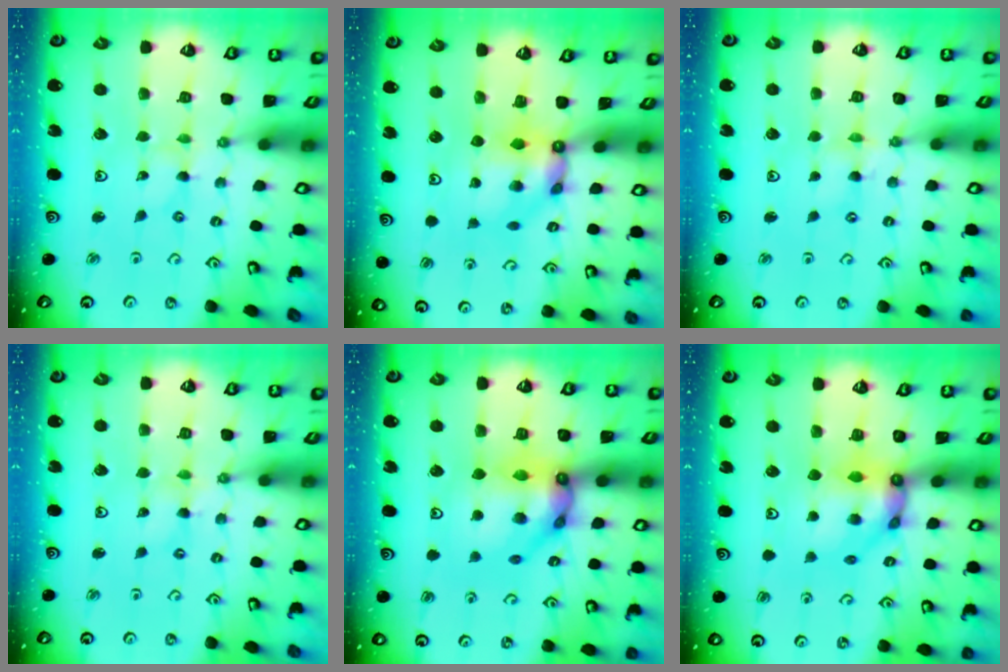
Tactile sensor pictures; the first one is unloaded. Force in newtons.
{"total": 8.0, "press": 7.9, "slide": 0.5}
{"total": 0.0}
{"total": 1.1, "press": 1.1, "slide": 0.2}
{"total": 14.9, "press": 14.9, "slide": 1.1}
{"total": 10.4, "press": 10.3, "slide": 1.3}